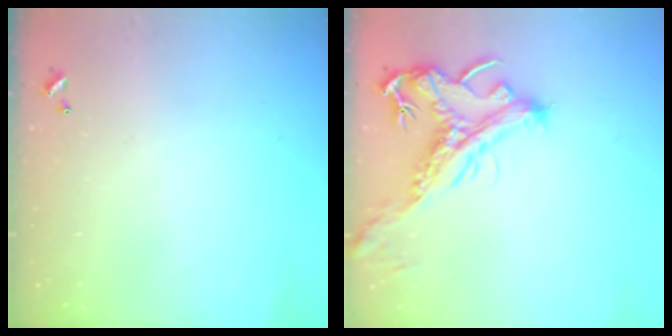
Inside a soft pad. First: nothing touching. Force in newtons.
{"total": 2.0, "press": 1.5, "slide": 1.3}